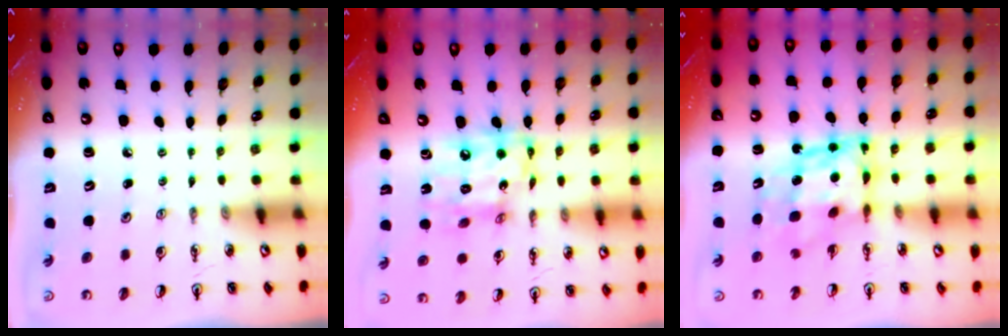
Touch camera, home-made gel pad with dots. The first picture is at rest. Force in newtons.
{"total": 14.1, "press": 14.1, "slide": 1.0}
{"total": 9.8, "press": 9.7, "slide": 1.2}